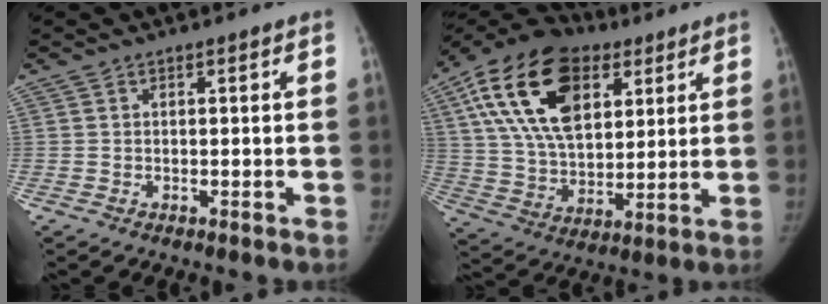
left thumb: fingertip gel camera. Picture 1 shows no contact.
{"total": 23.1, "force": [9.1, 14.0, 16.0], "torque": [-0.285, -0.004, 0.156]}